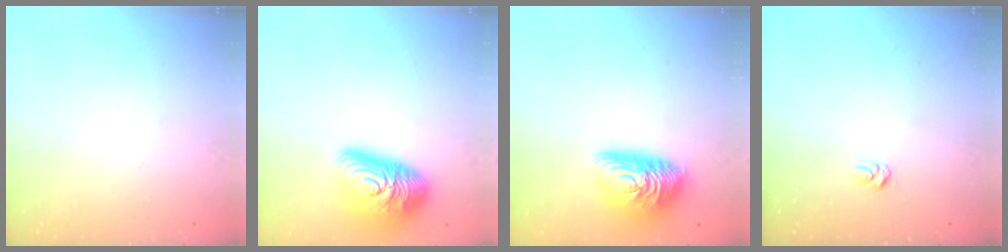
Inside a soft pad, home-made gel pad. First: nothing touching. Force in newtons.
{"total": 15.9, "press": 15.9, "slide": 1.0}
{"total": 14.0, "press": 14.0, "slide": 0.9}
{"total": 2.8, "press": 2.8, "slide": 0.4}